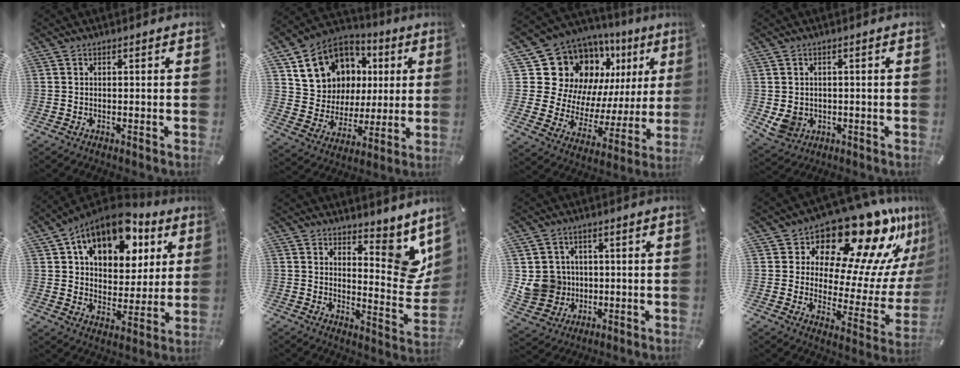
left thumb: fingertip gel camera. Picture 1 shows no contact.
{"total": 14.4, "force": [5.6, 12.7, 3.9], "torque": [-0.081, -0.033, 0.123]}
{"total": 19.6, "force": [11.2, 14.1, 7.8], "torque": [-0.115, -0.101, 0.232]}
{"total": 4.6, "force": [-0.1, 4.4, 1.5], "torque": [-0.045, 0.000, -0.002]}
{"total": 17.2, "force": [10.2, 10.5, 8.9], "torque": [-0.151, -0.049, 0.180]}
{"total": 12.1, "force": [7.4, 6.0, 7.5], "torque": [-0.057, -0.078, 0.129]}
{"total": 9.0, "force": [0.7, 8.9, 1.7], "torque": [-0.055, -0.003, 0.022]}
{"total": 20.7, "force": [16.7, 7.7, 9.6], "torque": [-0.114, -0.154, 0.268]}